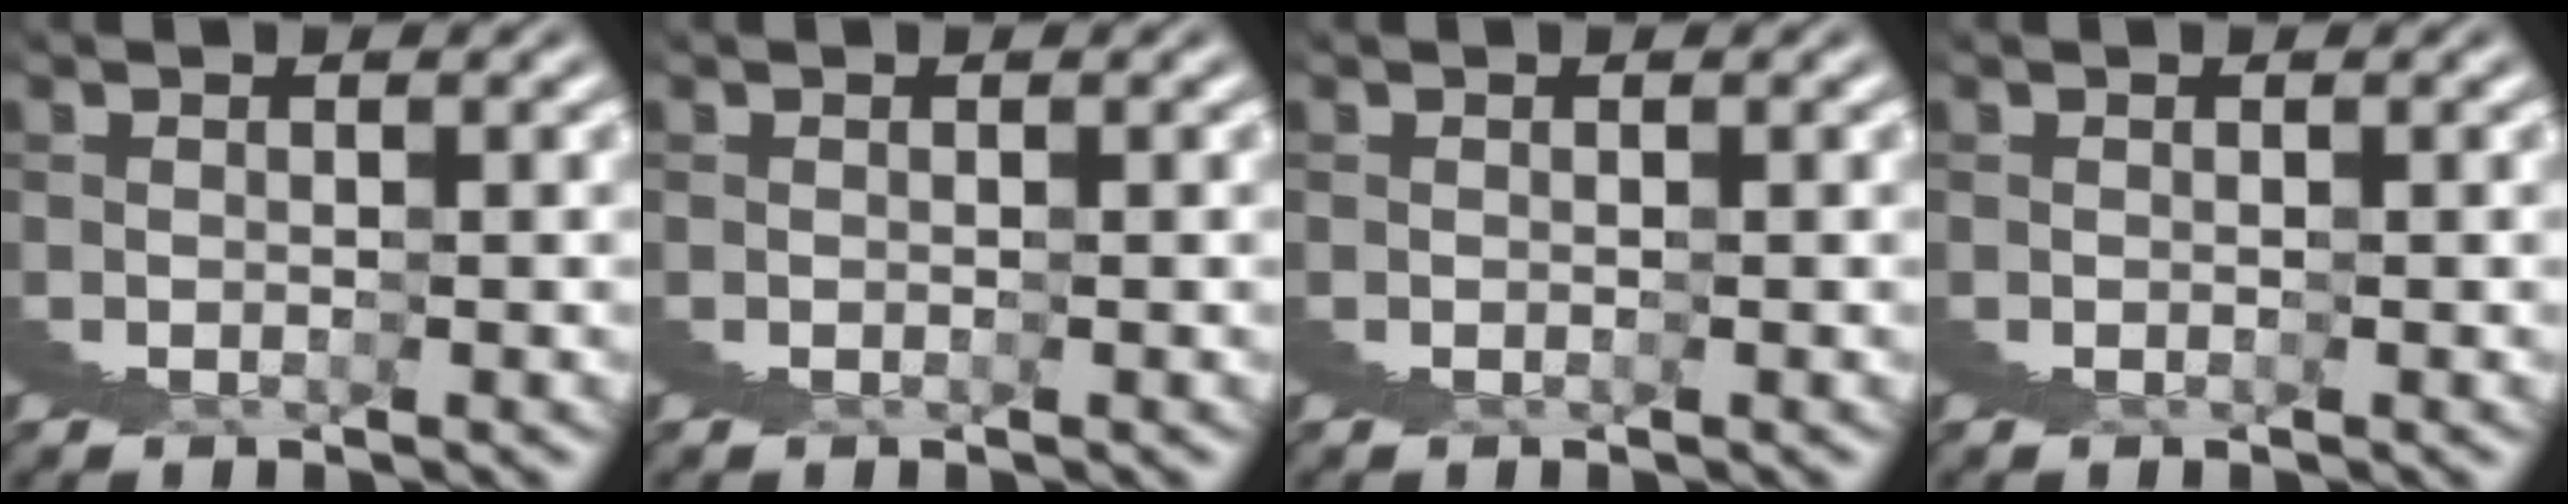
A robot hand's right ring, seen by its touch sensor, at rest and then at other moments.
{"total": 0.0}
{"total": 0.0}
{"total": 0.0}